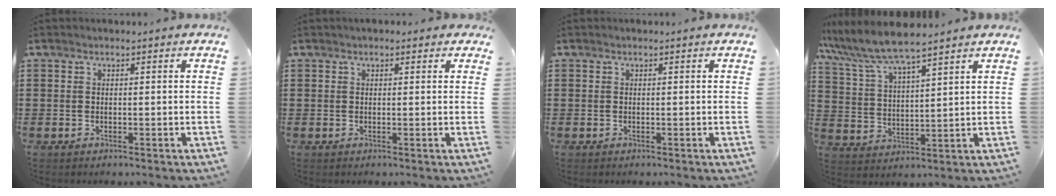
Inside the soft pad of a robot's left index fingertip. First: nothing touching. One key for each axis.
{"total": 0.8, "fx": 0.5, "fy": 0.6, "fz": 0.3, "tx": -0.007, "ty": 0.008, "tz": 0.009}
{"total": 0.0}
{"total": 6.9, "fx": 6.2, "fy": 0.2, "fz": 3.1, "tx": -0.085, "ty": -0.026, "tz": 0.107}